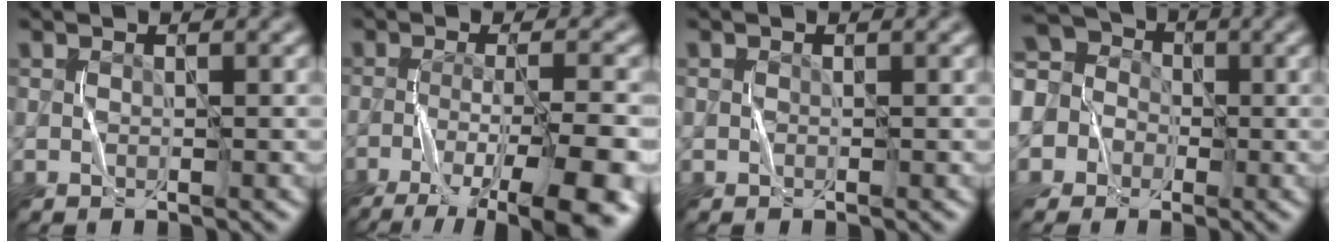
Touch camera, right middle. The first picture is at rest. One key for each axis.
{"total": 10.3, "fx": -5.2, "fy": 2.5, "fz": 8.5, "tx": -0.113, "ty": -0.012, "tz": -0.074}
{"total": 0.0}
{"total": 9.6, "fx": -1.5, "fy": 8.8, "fz": 3.5, "tx": -0.096, "ty": 0.025, "tz": -0.072}